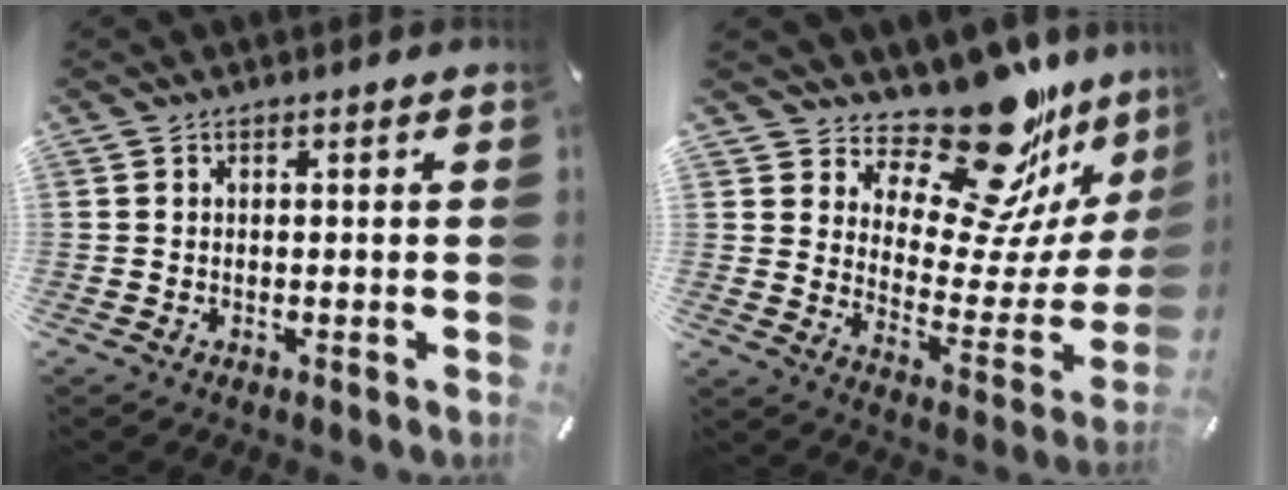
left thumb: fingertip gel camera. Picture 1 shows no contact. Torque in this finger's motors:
{"motor_torque": [1.40, -0.41, 0.39, -0.34, -0.02]}